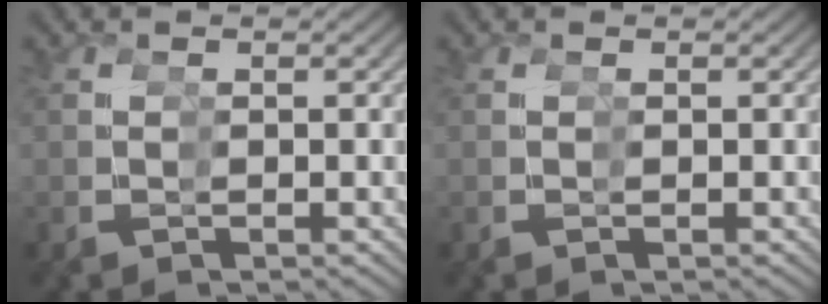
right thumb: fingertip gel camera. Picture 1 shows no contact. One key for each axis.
{"total": 0.0}